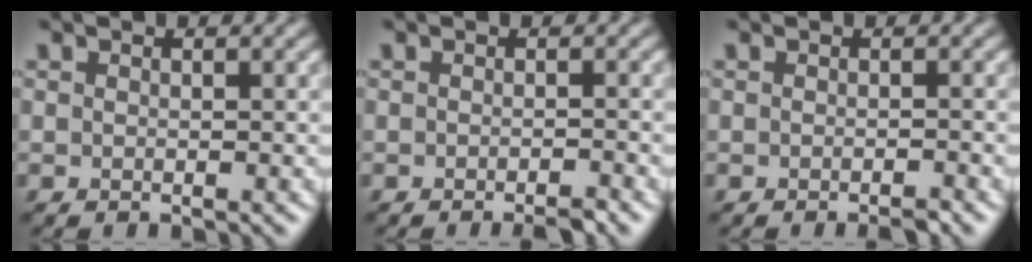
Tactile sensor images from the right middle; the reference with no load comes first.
{"total": 1.4, "force": [-1.1, 0.2, 0.9], "torque": [-0.012, 0.001, -0.016]}
{"total": 1.0, "force": [-0.8, 0.2, 0.6], "torque": [-0.011, 0.000, -0.011]}